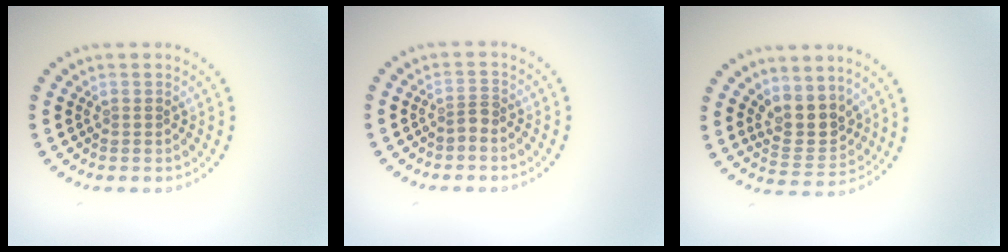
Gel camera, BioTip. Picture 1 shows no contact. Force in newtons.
{"total": 1.1, "press": 0.7, "slide": 0.8}
{"total": 3.5, "press": 3.1, "slide": 1.6}